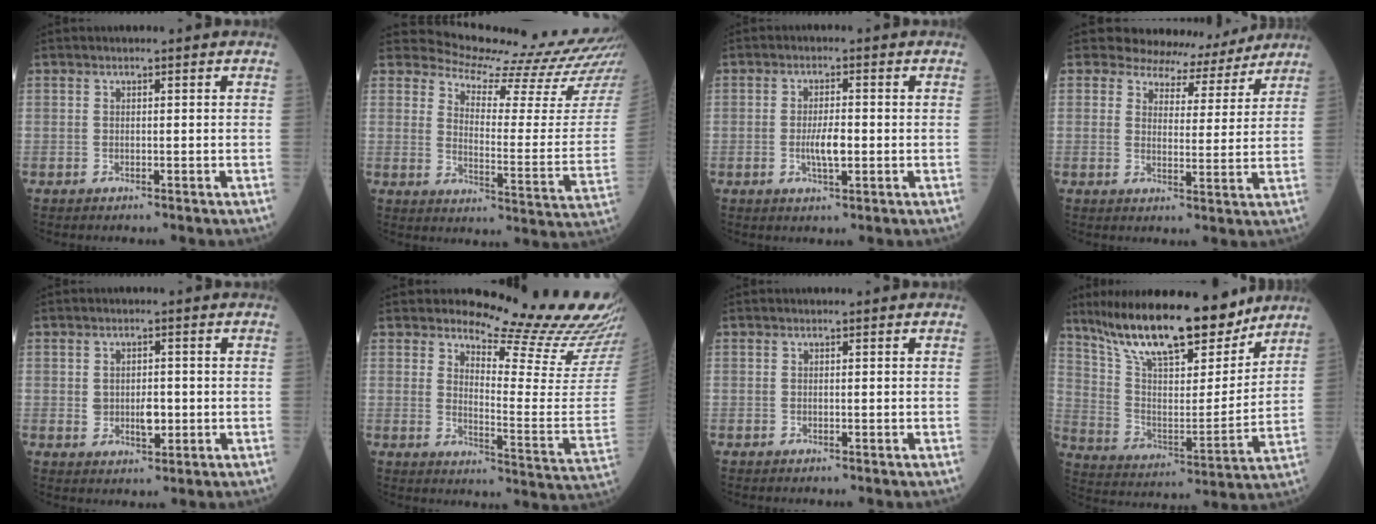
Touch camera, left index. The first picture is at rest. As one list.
[{"total": 16.4, "force": [16.1, -1.3, 2.4], "torque": [-0.036, -0.130, 0.193]}, {"total": 3.7, "force": [-0.7, 1.0, 3.5], "torque": [-0.063, -0.002, -0.012]}, {"total": 8.3, "force": [7.8, 2.6, -0.4], "torque": [0.020, -0.008, 0.092]}, {"total": 3.4, "force": [-0.3, 2.1, 2.6], "torque": [-0.035, 0.000, 0.002]}, {"total": 17.4, "force": [16.7, 0.3, 4.9], "torque": [-0.064, -0.126, 0.189]}, {"total": 0.0}, {"total": 20.6, "force": [16.7, 5.0, 11.0], "torque": [-0.182, -0.002, 0.285]}]